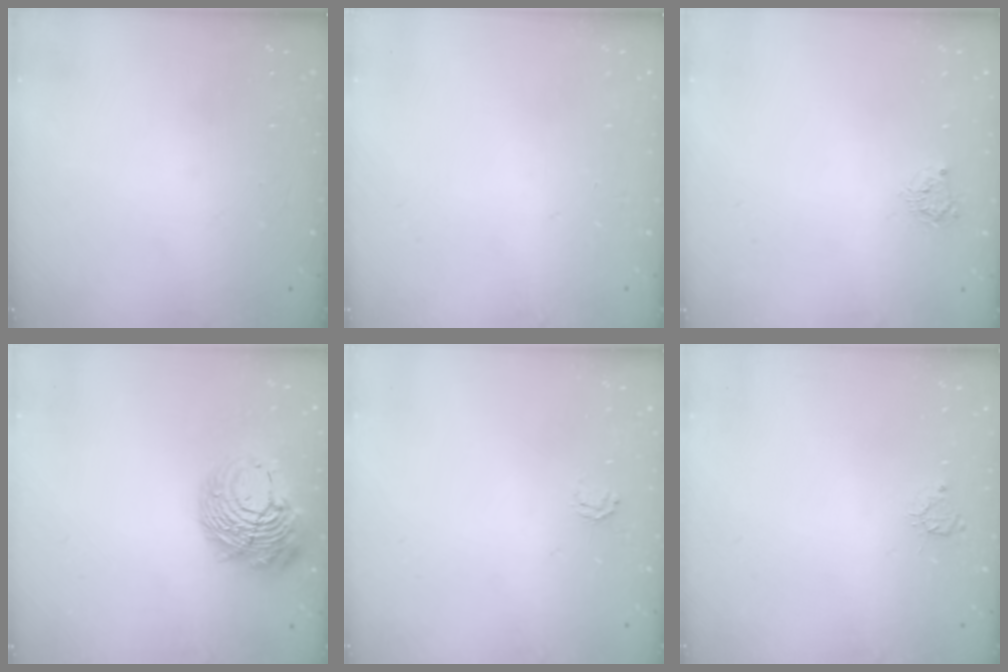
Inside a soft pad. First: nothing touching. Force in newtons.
{"total": 0.0}
{"total": 3.3, "press": 3.3, "slide": 0.3}
{"total": 16.9, "press": 16.8, "slide": 1.7}
{"total": 2.5, "press": 2.5, "slide": 0.2}
{"total": 4.2, "press": 4.2, "slide": 0.4}